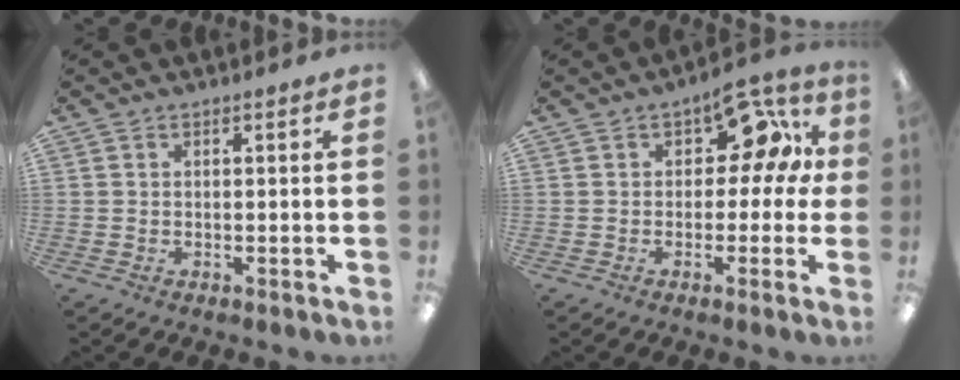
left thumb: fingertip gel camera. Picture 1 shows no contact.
{"total": 11.6, "force": [5.3, 6.2, 8.2], "torque": [-0.111, -0.021, 0.089]}